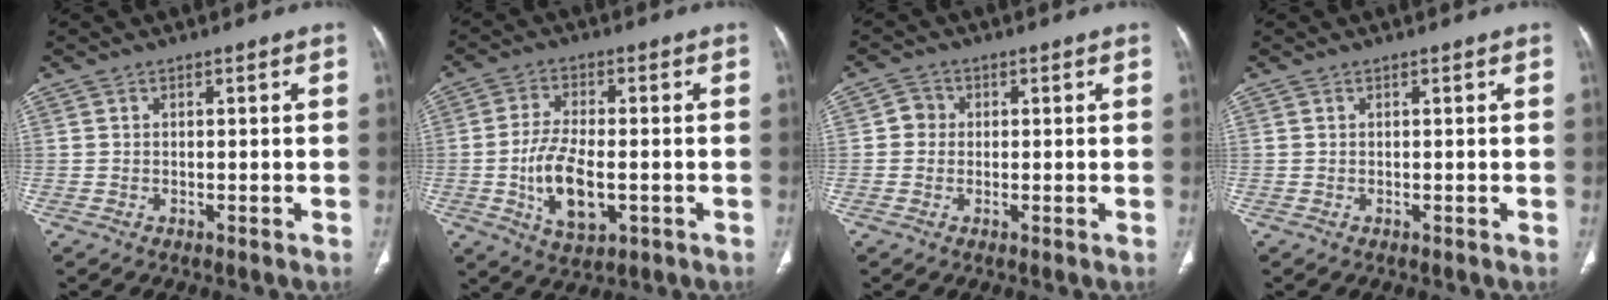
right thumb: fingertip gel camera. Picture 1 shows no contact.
{"total": 10.3, "force": [-2.2, 5.0, 8.7], "torque": [-0.159, 0.002, -0.035]}
{"total": 2.7, "force": [0.1, 2.5, 0.8], "torque": [0.004, 0.007, -0.005]}
{"total": 0.0}